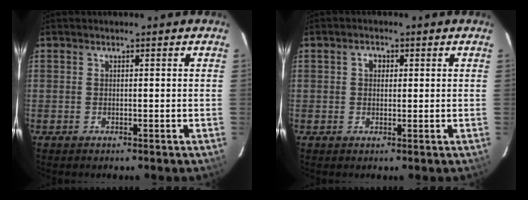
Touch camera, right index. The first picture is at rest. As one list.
[{"total": 2.1, "force": [0.5, 1.7, 1.0], "torque": [-0.014, 0.009, 0.008]}]